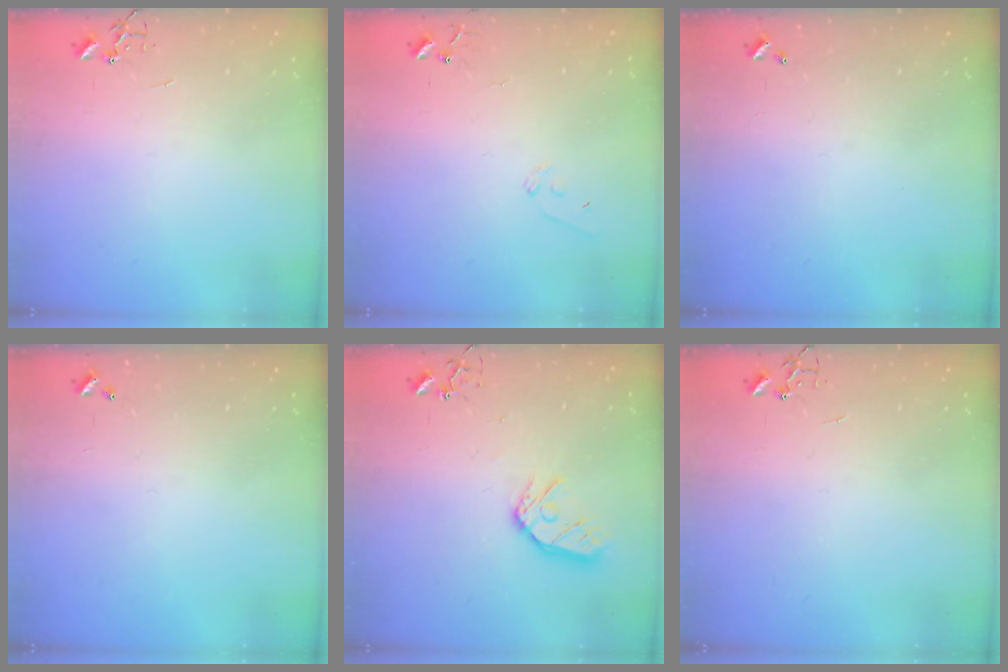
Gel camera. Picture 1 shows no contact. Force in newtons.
{"total": 6.8, "press": 6.7, "slide": 0.5}
{"total": 0.0}
{"total": 0.0}
{"total": 11.3, "press": 11.2, "slide": 1.3}
{"total": 0.0}